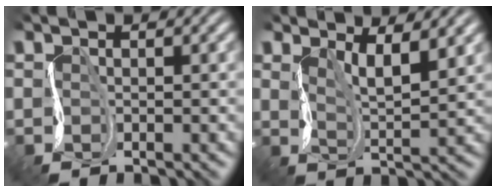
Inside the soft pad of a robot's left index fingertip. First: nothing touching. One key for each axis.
{"total": 3.4, "fx": 1.7, "fy": 1.0, "fz": 2.8, "tx": -0.060, "ty": -0.011, "tz": 0.026}